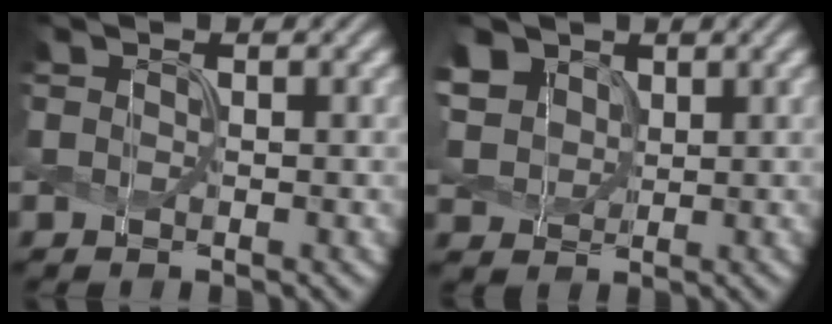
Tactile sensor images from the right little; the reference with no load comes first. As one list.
[{"total": 6.1, "force": [2.7, 4.7, 3.0], "torque": [-0.108, 0.014, 0.053]}]